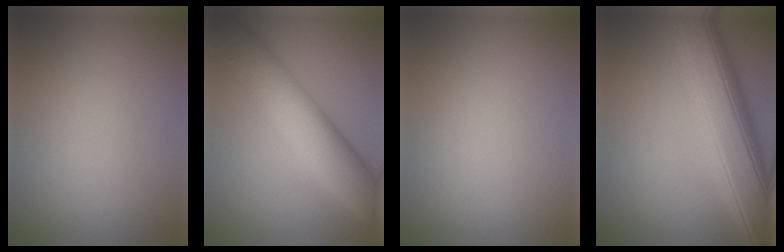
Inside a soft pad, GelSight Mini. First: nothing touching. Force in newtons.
{"total": 9.2, "press": 9.2, "slide": 0.3}
{"total": 0.0}
{"total": 12.4, "press": 12.4, "slide": 0.2}